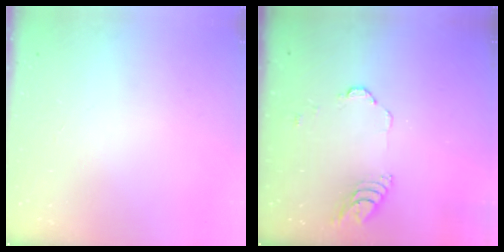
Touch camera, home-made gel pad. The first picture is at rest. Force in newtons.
{"total": 5.3, "press": 5.3, "slide": 0.6}